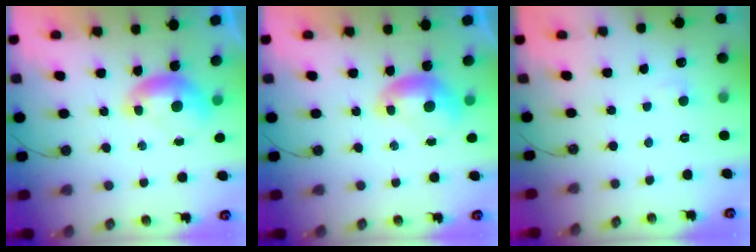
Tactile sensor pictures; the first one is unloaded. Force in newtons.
{"total": 0.0}
{"total": 1.5, "press": 1.4, "slide": 0.6}